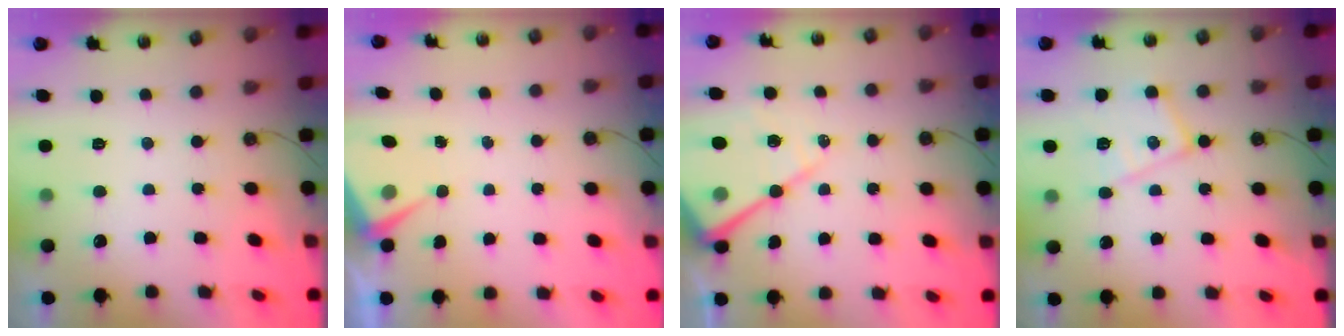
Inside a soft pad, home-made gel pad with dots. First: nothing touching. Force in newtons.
{"total": 4.6, "press": 4.5, "slide": 0.6}
{"total": 15.5, "press": 15.4, "slide": 1.5}
{"total": 13.6, "press": 13.6, "slide": 1.0}